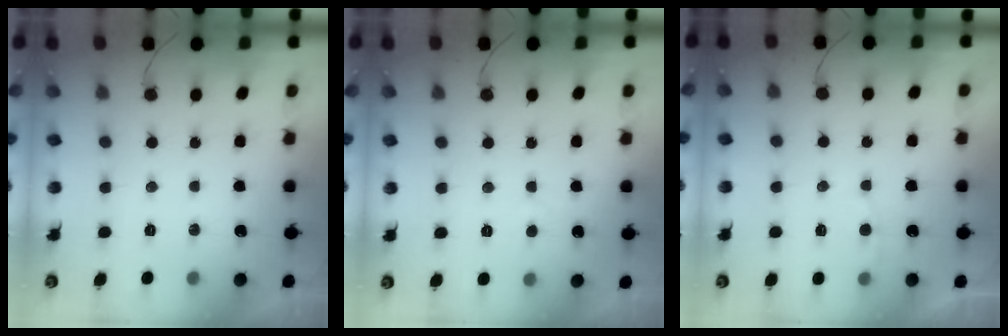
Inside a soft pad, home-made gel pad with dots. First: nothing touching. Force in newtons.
{"total": 2.0, "press": 2.0, "slide": 0.2}
{"total": 2.5, "press": 2.5, "slide": 0.3}